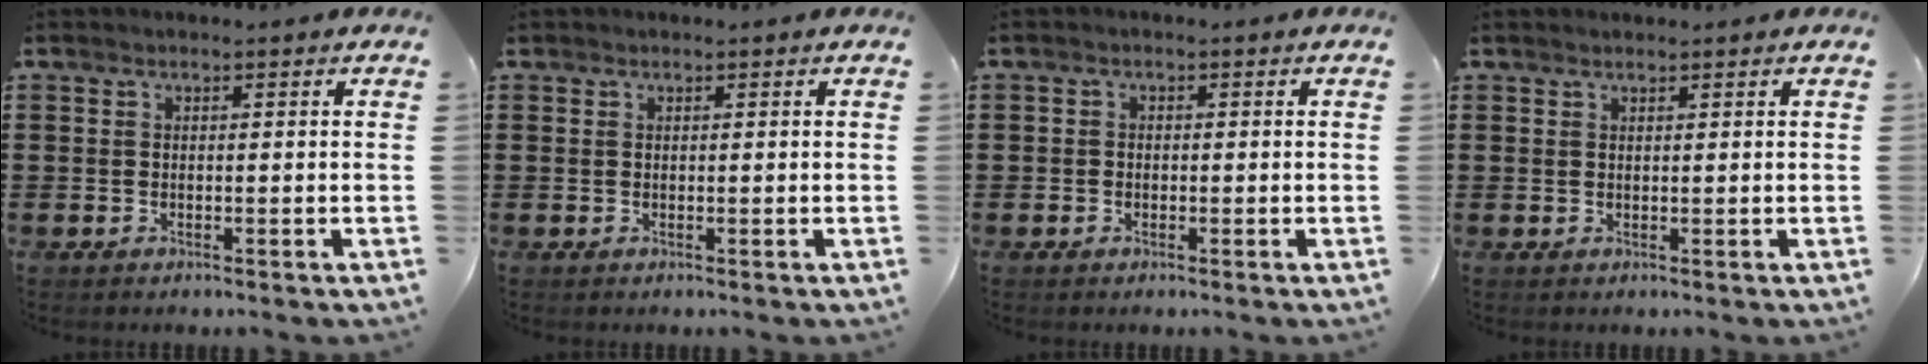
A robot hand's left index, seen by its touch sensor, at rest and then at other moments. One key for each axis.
{"total": 0.0}
{"total": 0.9, "fx": -0.3, "fy": 0.8, "fz": 0.2, "tx": -0.006, "ty": 0.002, "tz": -0.007}
{"total": 0.7, "fx": 0.6, "fy": 0.0, "fz": 0.2, "tx": -0.004, "ty": -0.001, "tz": 0.013}